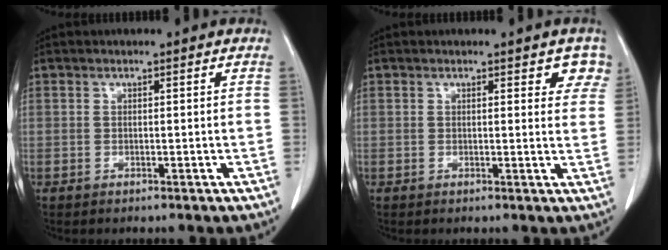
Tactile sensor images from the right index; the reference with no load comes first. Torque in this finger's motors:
{"motor_torque": [0.09, 0.14, 0.06, 0.00]}